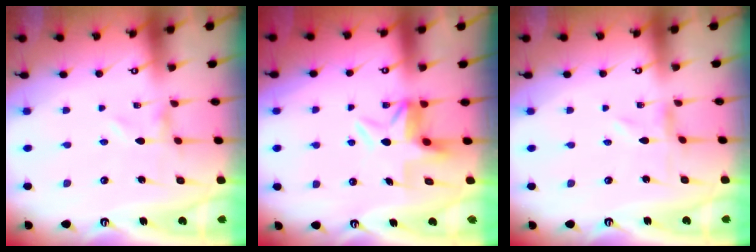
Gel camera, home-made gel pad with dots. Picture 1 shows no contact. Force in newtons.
{"total": 5.3, "press": 5.1, "slide": 1.5}
{"total": 0.0}